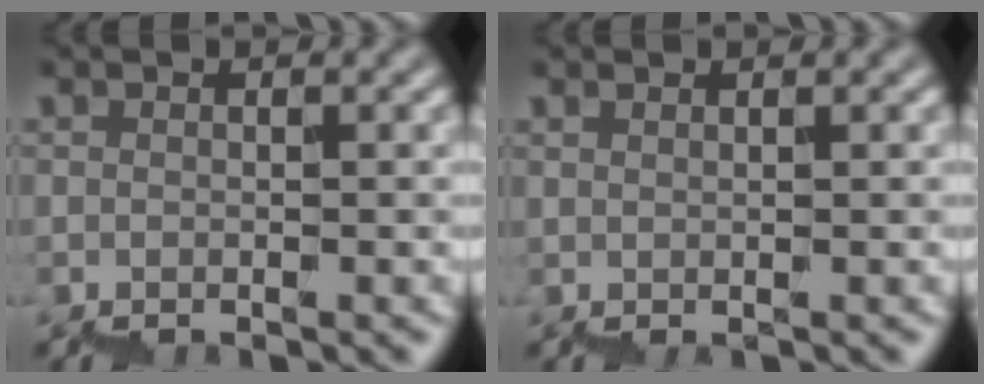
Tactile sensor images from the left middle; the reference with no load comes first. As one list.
[{"total": 0.6, "force": [0.5, 0.1, 0.3], "torque": [0.004, -0.003, 0.009]}]